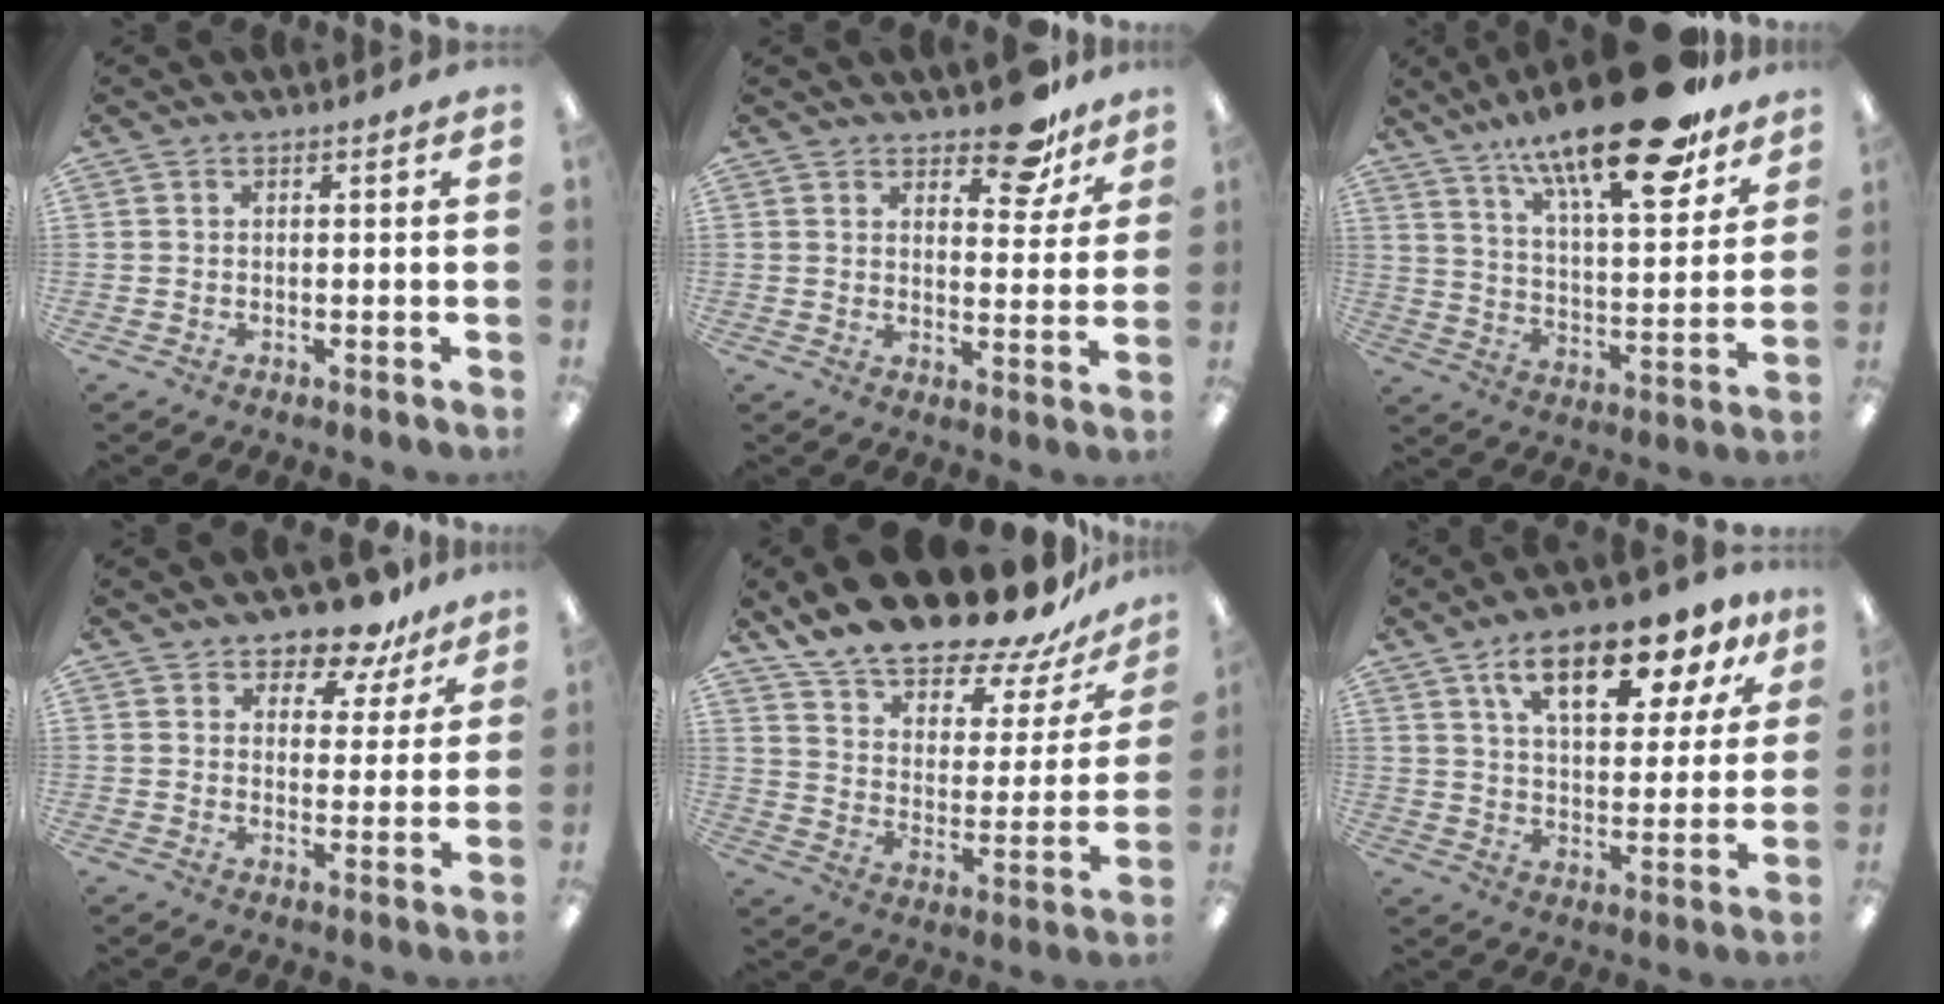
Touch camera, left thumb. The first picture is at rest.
{"total": 10.5, "force": [8.0, 4.5, 4.9], "torque": [-0.047, -0.053, 0.139]}
{"total": 23.7, "force": [17.1, 6.7, 15.1], "torque": [-0.235, -0.105, 0.279]}
{"total": 7.8, "force": [7.0, 3.1, 1.4], "torque": [-0.022, -0.056, 0.127]}
{"total": 19.1, "force": [16.8, 6.0, 7.0], "torque": [-0.122, -0.125, 0.289]}
{"total": 15.9, "force": [9.8, 6.5, 10.7], "torque": [-0.157, -0.040, 0.160]}